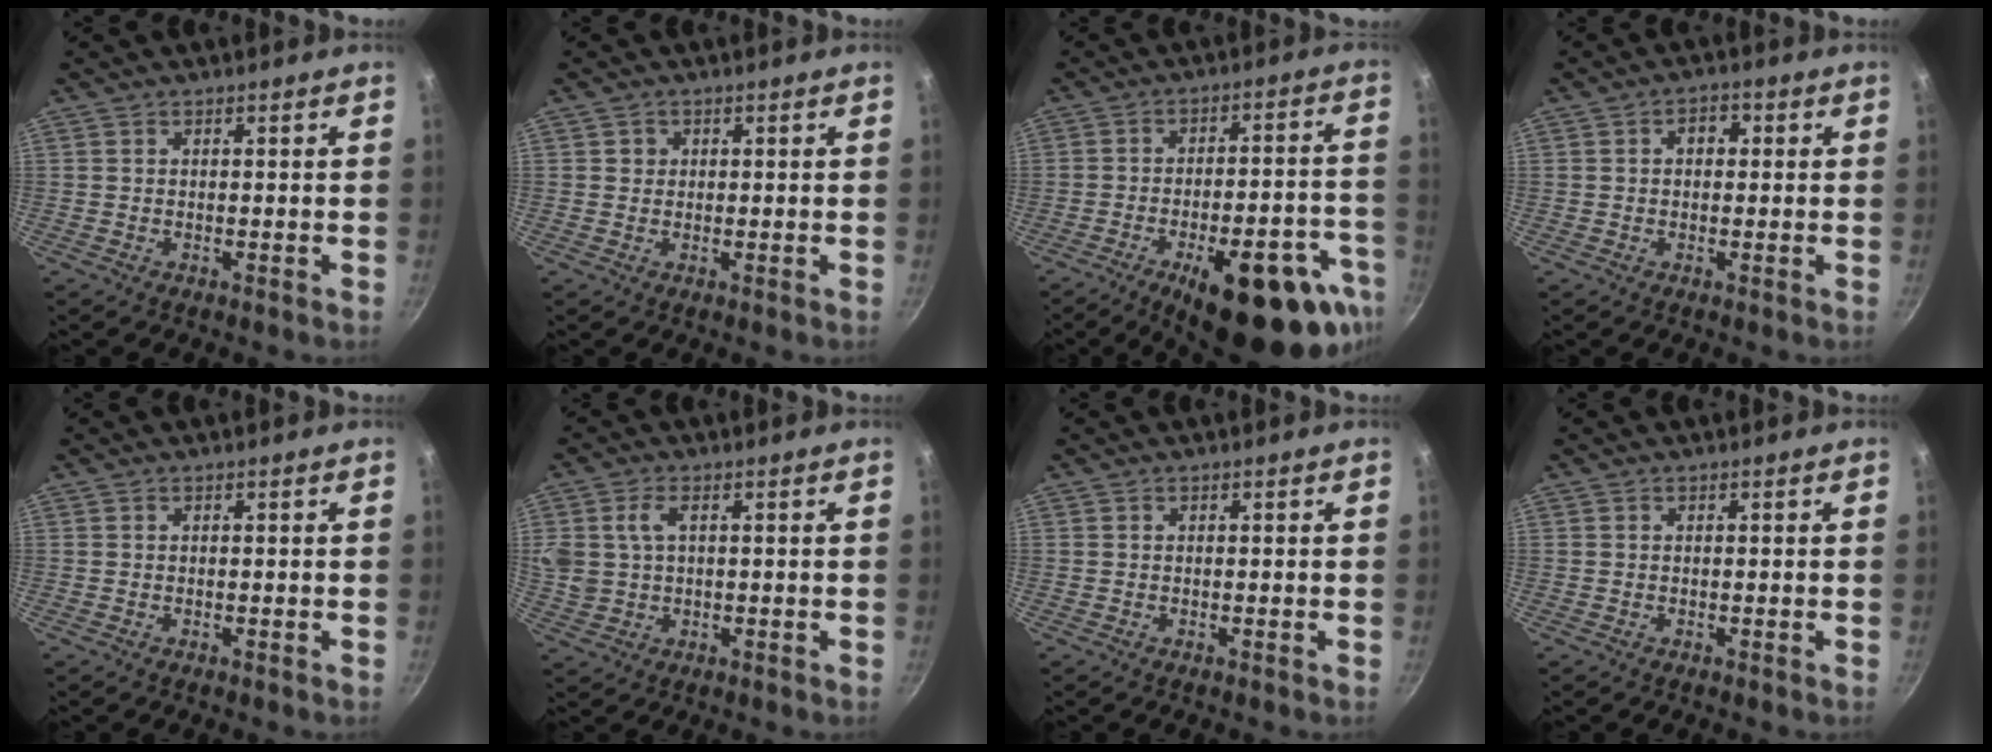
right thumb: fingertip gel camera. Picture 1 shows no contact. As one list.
[{"total": 1.4, "force": [0.3, 1.3, 0.2], "torque": [0.005, 0.002, 0.002]}, {"total": 23.7, "force": [-12.1, 9.1, 18.2], "torque": [-0.188, 0.044, -0.158]}, {"total": 3.4, "force": [0.6, 2.4, 2.3], "torque": [-0.017, 0.010, 0.004]}, {"total": 0.0}, {"total": 7.3, "force": [1.9, 4.8, 5.1], "torque": [-0.097, 0.005, 0.040]}, {"total": 0.0}, {"total": 0.0}]